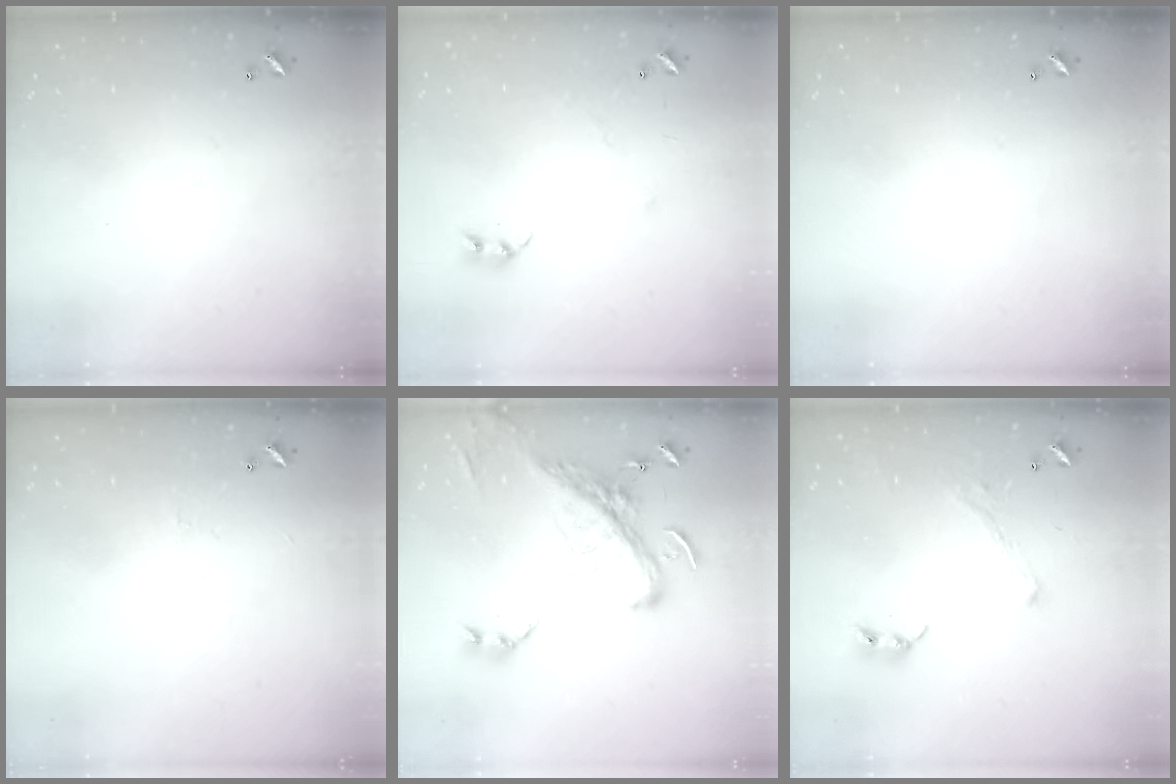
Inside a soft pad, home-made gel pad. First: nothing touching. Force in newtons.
{"total": 5.5, "press": 5.5, "slide": 0.7}
{"total": 0.0}
{"total": 0.8, "press": 0.7, "slide": 0.5}
{"total": 9.5, "press": 9.3, "slide": 2.2}
{"total": 1.8, "press": 1.6, "slide": 0.9}